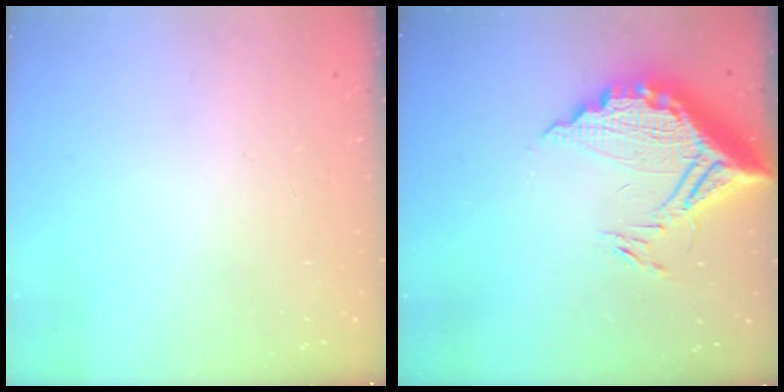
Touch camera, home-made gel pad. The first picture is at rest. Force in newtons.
{"total": 16.3, "press": 16.3, "slide": 1.3}